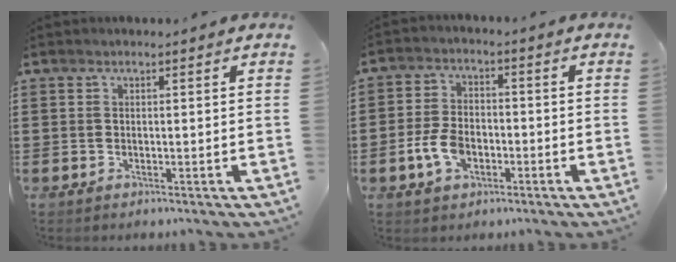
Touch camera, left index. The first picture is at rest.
{"total": 5.9, "force": [-2.2, 3.5, 4.2], "torque": [-0.106, 0.000, -0.047]}